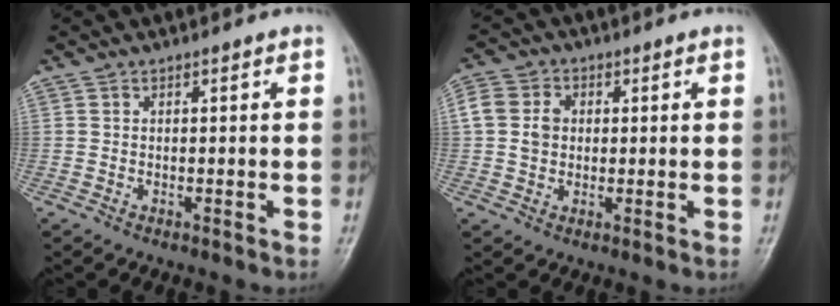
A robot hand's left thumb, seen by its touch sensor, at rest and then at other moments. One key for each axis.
{"total": 4.7, "fx": 0.4, "fy": 4.0, "fz": 2.4, "tx": -0.039, "ty": 0.007, "tz": 0.003}